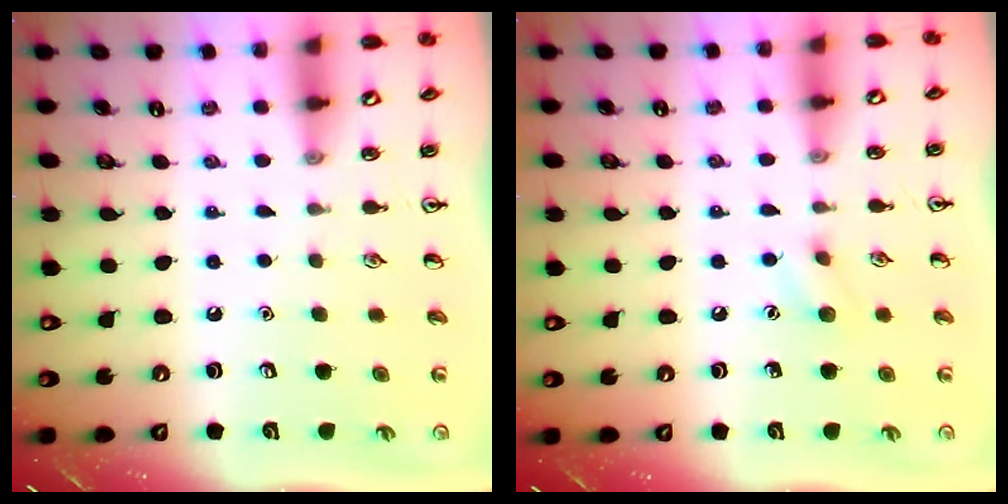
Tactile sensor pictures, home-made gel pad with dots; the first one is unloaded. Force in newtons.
{"total": 6.6, "press": 6.3, "slide": 1.8}